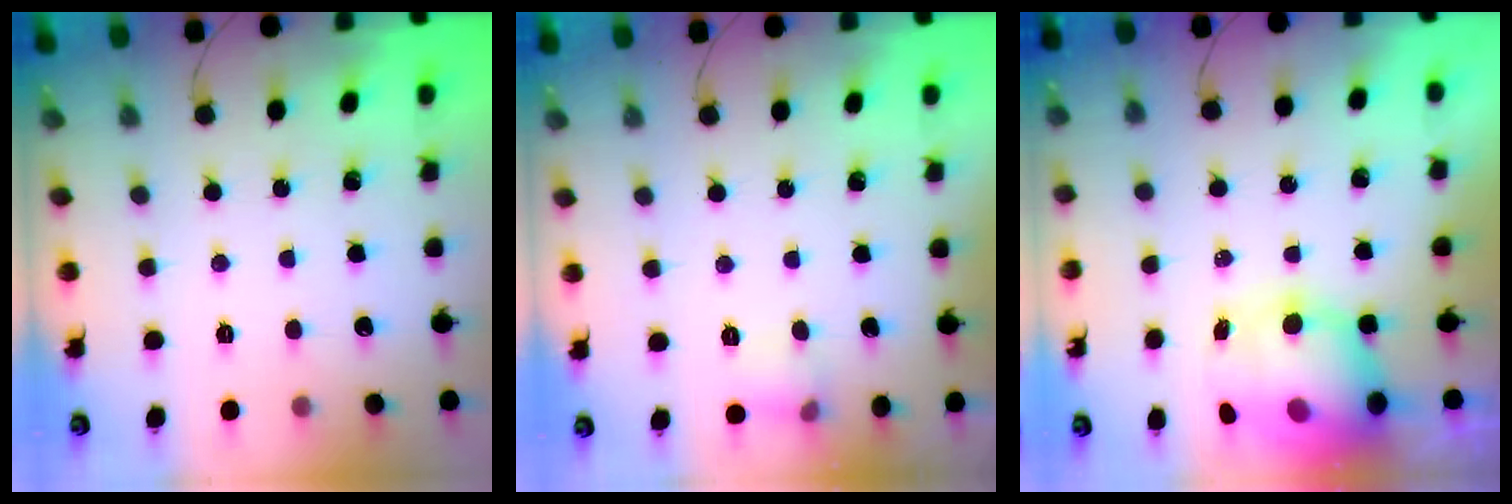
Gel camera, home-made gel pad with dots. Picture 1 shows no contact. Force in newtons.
{"total": 5.7, "press": 5.5, "slide": 1.6}
{"total": 12.8, "press": 12.4, "slide": 3.4}